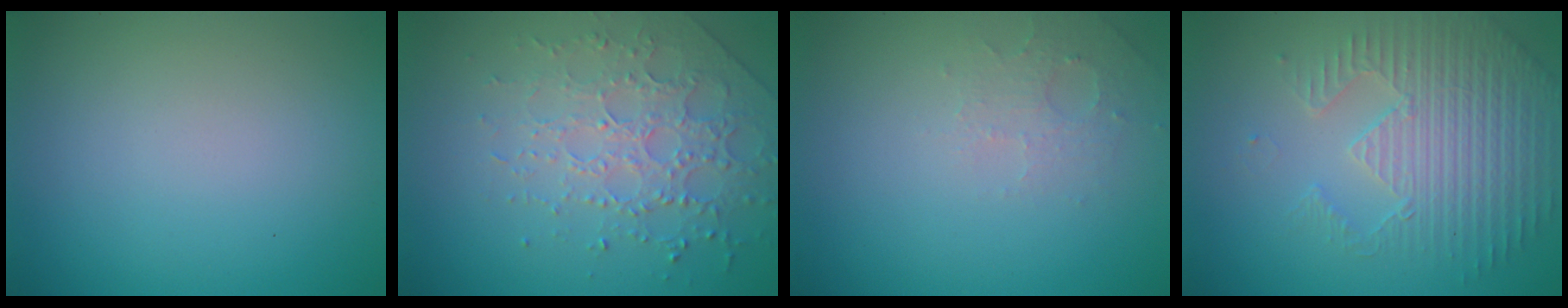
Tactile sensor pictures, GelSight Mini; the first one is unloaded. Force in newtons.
{"total": 3.4, "press": 3.3, "slide": 1.1}
{"total": 1.8, "press": 1.7, "slide": 0.4}
{"total": 4.2, "press": 4.1, "slide": 0.9}